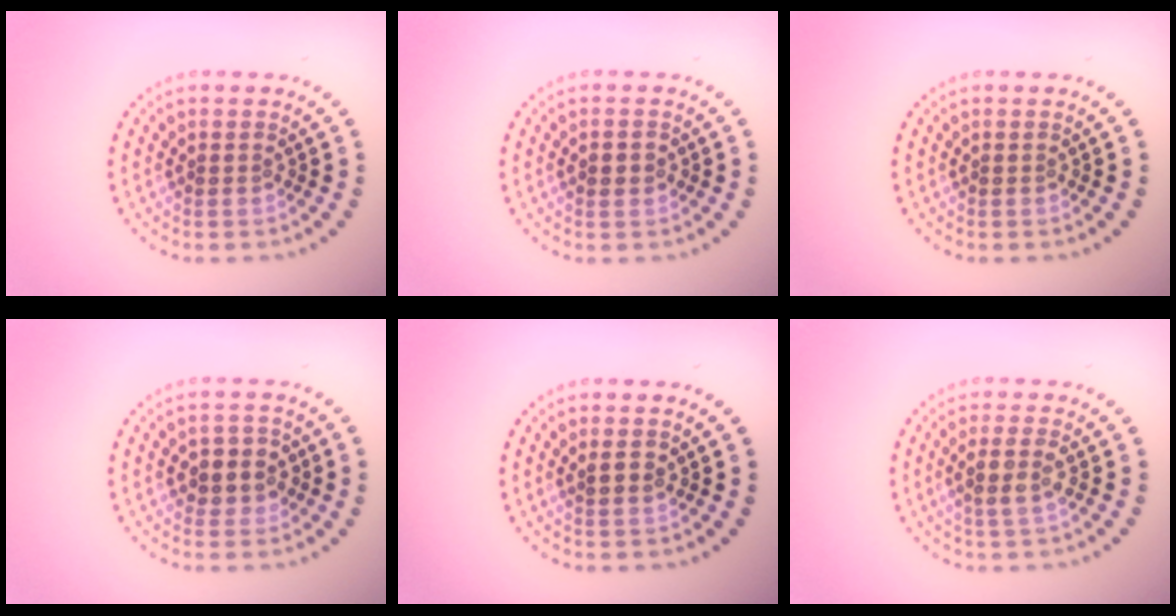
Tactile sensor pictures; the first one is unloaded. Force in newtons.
{"total": 2.0, "press": 1.9, "slide": 0.3}
{"total": 0.0}
{"total": 2.9, "press": 2.7, "slide": 0.8}
{"total": 0.9, "press": 0.8, "slide": 0.3}
{"total": 2.2, "press": 2.1, "slide": 0.8}